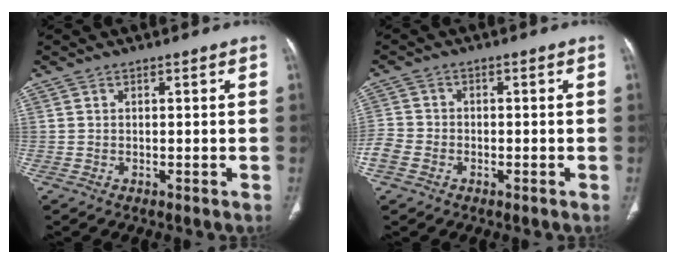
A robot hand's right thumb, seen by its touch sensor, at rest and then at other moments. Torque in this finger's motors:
{"motor_torque": [2.50, 2.21, 1.82, -0.95, 0.24]}